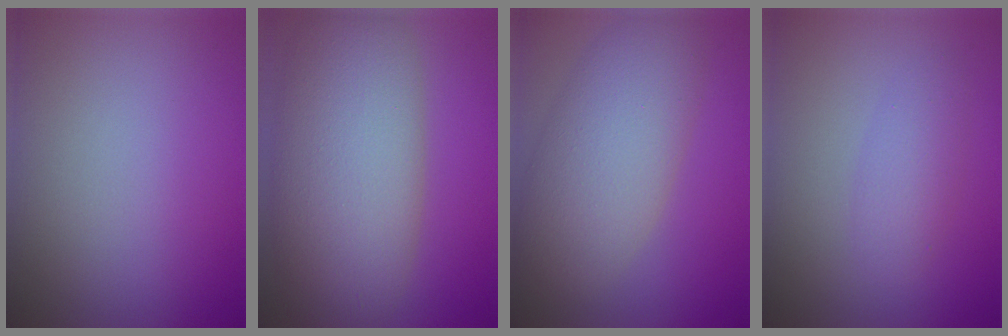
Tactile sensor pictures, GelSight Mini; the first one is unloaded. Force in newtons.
{"total": 10.8, "press": 10.8, "slide": 0.5}
{"total": 7.2, "press": 7.2, "slide": 0.6}
{"total": 2.2, "press": 2.2, "slide": 0.1}